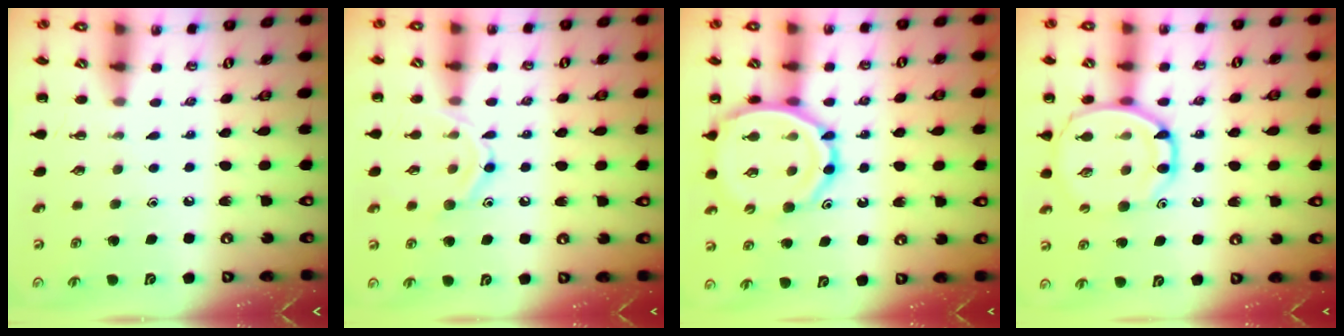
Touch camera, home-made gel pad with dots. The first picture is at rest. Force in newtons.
{"total": 10.9, "press": 10.8, "slide": 0.9}
{"total": 14.3, "press": 13.8, "slide": 3.8}
{"total": 13.7, "press": 13.3, "slide": 3.2}